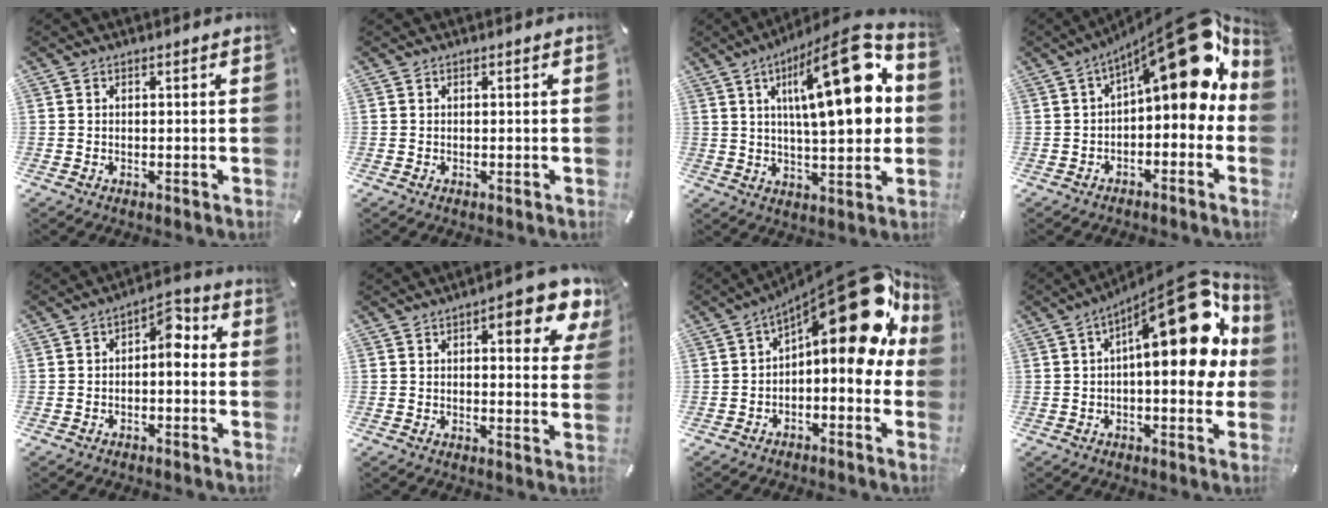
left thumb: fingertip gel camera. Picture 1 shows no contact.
{"total": 0.0}
{"total": 23.8, "force": [7.2, 8.5, 21.0], "torque": [-0.318, -0.032, 0.096]}
{"total": 20.0, "force": [8.3, 8.3, 16.2], "torque": [-0.205, -0.065, 0.138]}
{"total": 5.7, "force": [-0.3, 3.2, 4.7], "torque": [-0.069, 0.005, -0.015]}
{"total": 10.5, "force": [5.3, 3.7, 8.2], "torque": [-0.100, -0.027, 0.082]}
{"total": 23.3, "force": [9.3, 9.4, 19.2], "torque": [-0.245, -0.071, 0.156]}
{"total": 22.8, "force": [6.6, 9.1, 19.9], "torque": [-0.253, -0.054, 0.103]}